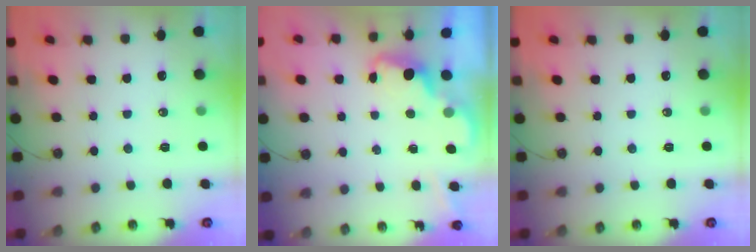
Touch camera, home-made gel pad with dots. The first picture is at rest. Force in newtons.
{"total": 2.0, "press": 1.9, "slide": 0.5}
{"total": 0.0}